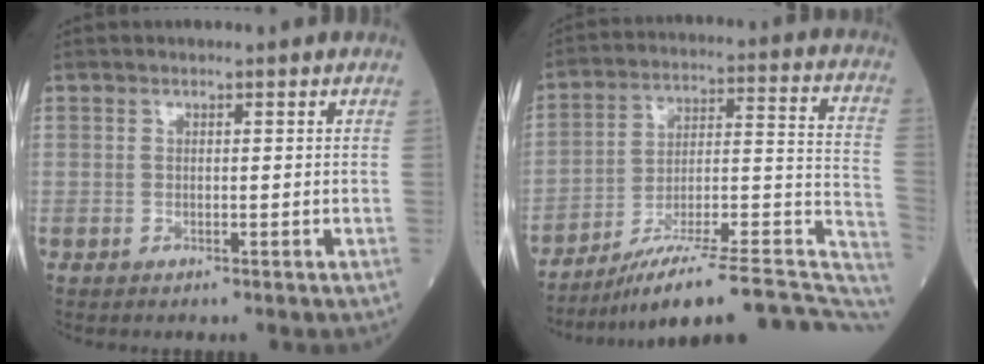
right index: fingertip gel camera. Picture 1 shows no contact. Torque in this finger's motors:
{"motor_torque": [-0.57, -1.17, 0.14, 0.05]}